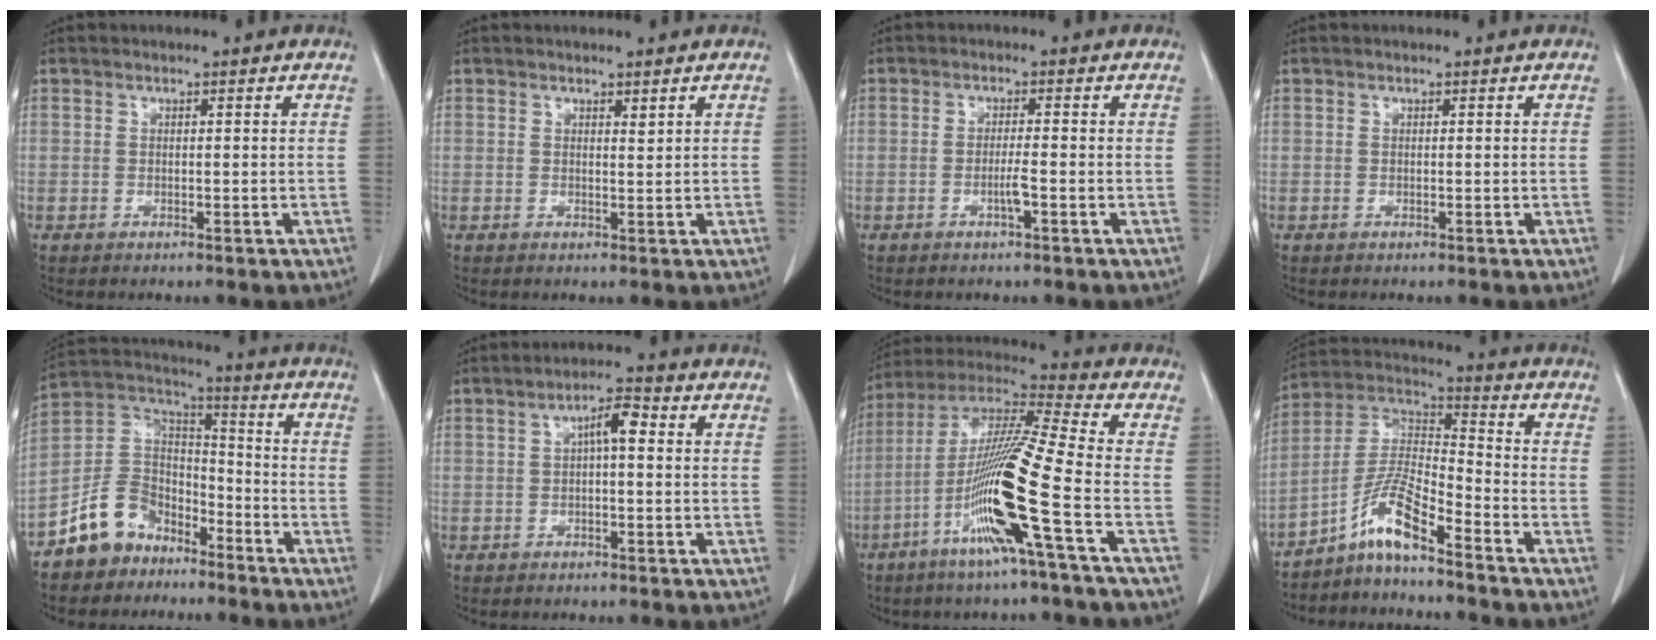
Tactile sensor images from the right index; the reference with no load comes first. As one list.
[{"total": 0.7, "force": [0.5, 0.1, 0.4], "torque": [-0.009, -0.006, 0.008]}, {"total": 2.2, "force": [-0.9, -0.1, 2.0], "torque": [-0.039, -0.001, -0.017]}, {"total": 0.0}, {"total": 10.3, "force": [-7.1, 6.8, 3.0], "torque": [-0.069, 0.044, -0.136]}, {"total": 4.0, "force": [0.6, 1.0, 3.9], "torque": [-0.064, 0.013, 0.006]}, {"total": 16.8, "force": [-6.1, -1.5, 15.6], "torque": [-0.308, -0.013, -0.125]}, {"total": 8.6, "force": [-6.1, 0.8, 6.0], "torque": [-0.129, 0.012, -0.118]}]